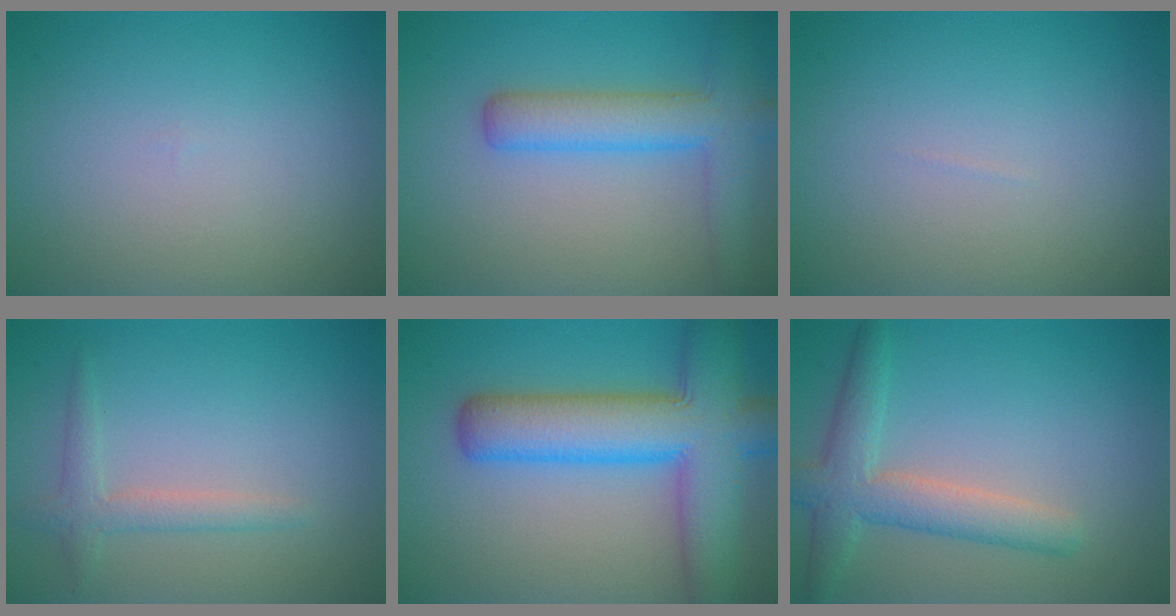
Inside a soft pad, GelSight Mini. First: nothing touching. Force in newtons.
{"total": 5.0, "press": 5.0, "slide": 0.3}
{"total": 0.0}
{"total": 2.0, "press": 2.0, "slide": 0.0}
{"total": 9.8, "press": 9.8, "slide": 0.4}
{"total": 4.4, "press": 4.4, "slide": 0.2}